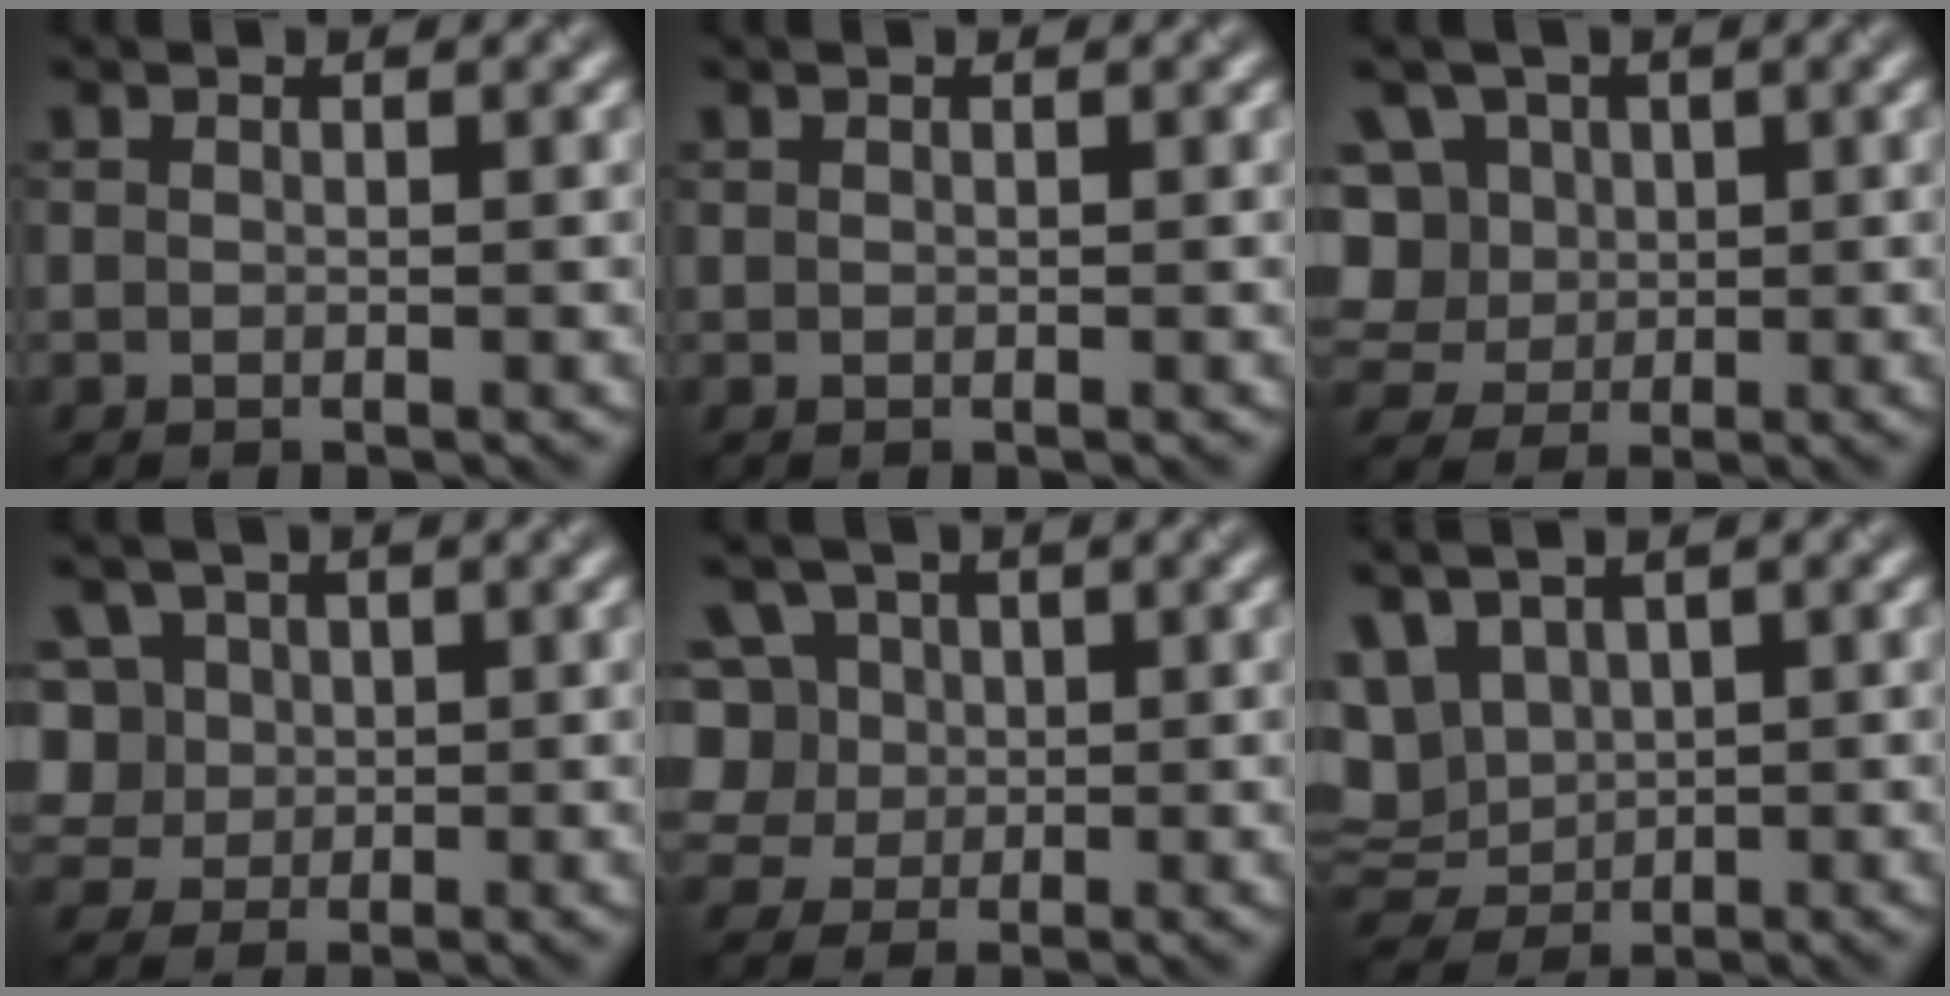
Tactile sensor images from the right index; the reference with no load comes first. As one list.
[{"total": 0.0}, {"total": 9.3, "force": [2.9, 7.9, 4.0], "torque": [-0.091, 0.040, 0.027]}, {"total": 7.2, "force": [2.3, 6.0, 3.2], "torque": [-0.066, 0.030, 0.019]}, {"total": 8.4, "force": [3.0, 7.0, 3.7], "torque": [-0.076, 0.037, 0.028]}, {"total": 5.7, "force": [2.4, 4.0, 3.4], "torque": [-0.099, 0.017, 0.059]}]